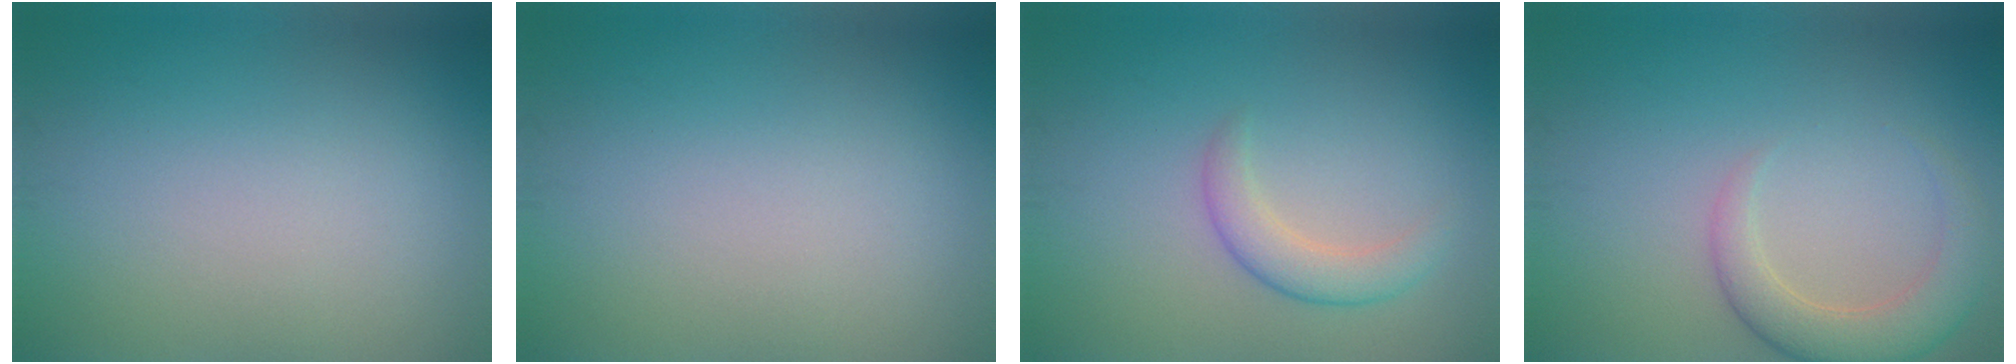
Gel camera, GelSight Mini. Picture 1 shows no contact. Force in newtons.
{"total": 0.0}
{"total": 2.6, "press": 2.6, "slide": 0.1}
{"total": 3.9, "press": 3.9, "slide": 0.3}